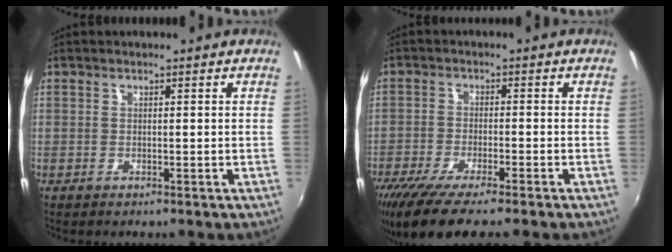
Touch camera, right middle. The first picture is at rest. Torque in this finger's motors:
{"motor_torque": [1.18, -0.96, 0.34, 0.11]}